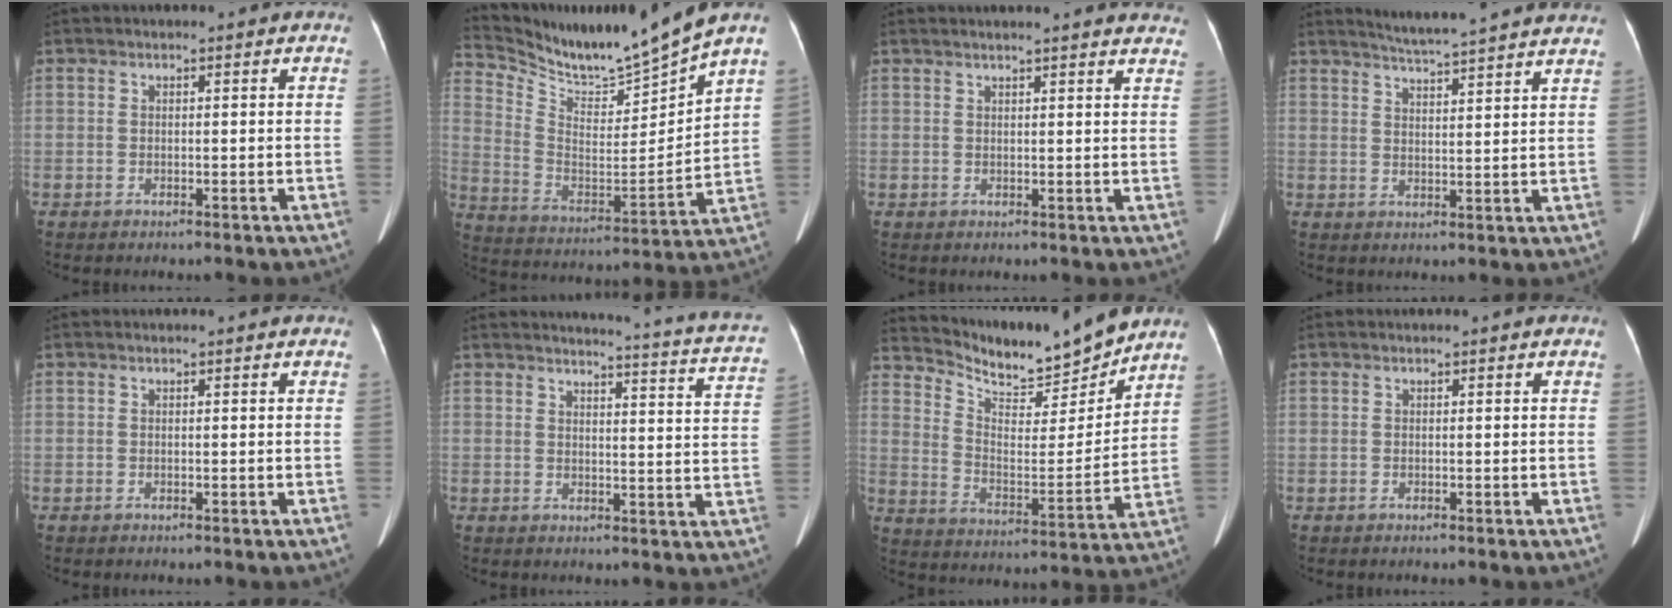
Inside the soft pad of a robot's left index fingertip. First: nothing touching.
{"total": 13.2, "force": [12.4, -2.0, 4.1], "torque": [-0.092, -0.040, 0.236]}
{"total": 14.5, "force": [13.6, 1.0, 4.9], "torque": [-0.052, -0.012, 0.150]}
{"total": 14.3, "force": [13.3, -0.5, 5.1], "torque": [-0.088, -0.015, 0.168]}
{"total": 0.0}
{"total": 16.2, "force": [15.1, -0.2, 5.9], "torque": [-0.070, -0.080, 0.149]}
{"total": 14.1, "force": [13.6, 1.5, 3.6], "torque": [-0.078, -0.018, 0.224]}
{"total": 0.0}